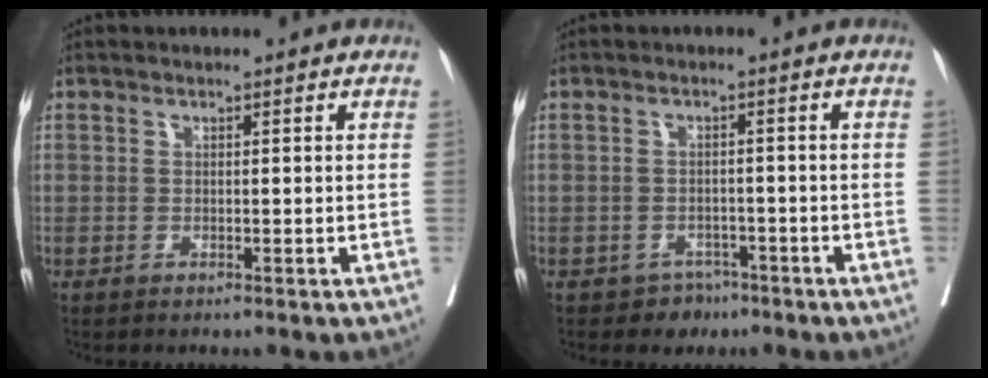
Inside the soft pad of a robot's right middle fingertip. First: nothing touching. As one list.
[{"total": 2.8, "force": [-1.9, 2.1, 0.1], "torque": [-0.002, 0.011, -0.023]}]